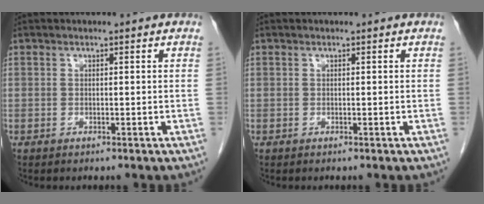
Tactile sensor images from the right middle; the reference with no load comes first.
{"total": 0.0}